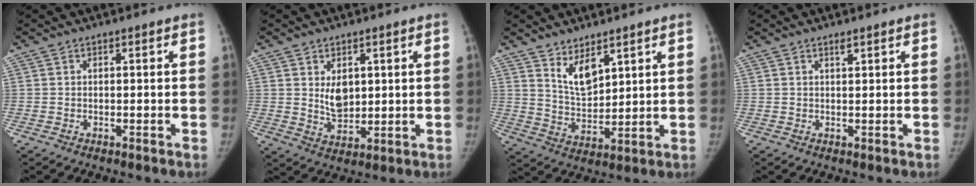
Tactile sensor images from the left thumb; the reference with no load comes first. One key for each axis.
{"total": 5.9, "fx": 1.5, "fy": 4.0, "fz": 4.1, "tx": -0.048, "ty": -0.017, "tz": 0.035}
{"total": 7.0, "fx": 4.4, "fy": 3.2, "fz": 4.4, "tx": -0.060, "ty": -0.043, "tz": 0.088}
{"total": 0.9, "fx": 0.7, "fy": 0.1, "fz": 0.6, "tx": -0.009, "ty": -0.005, "tz": 0.013}